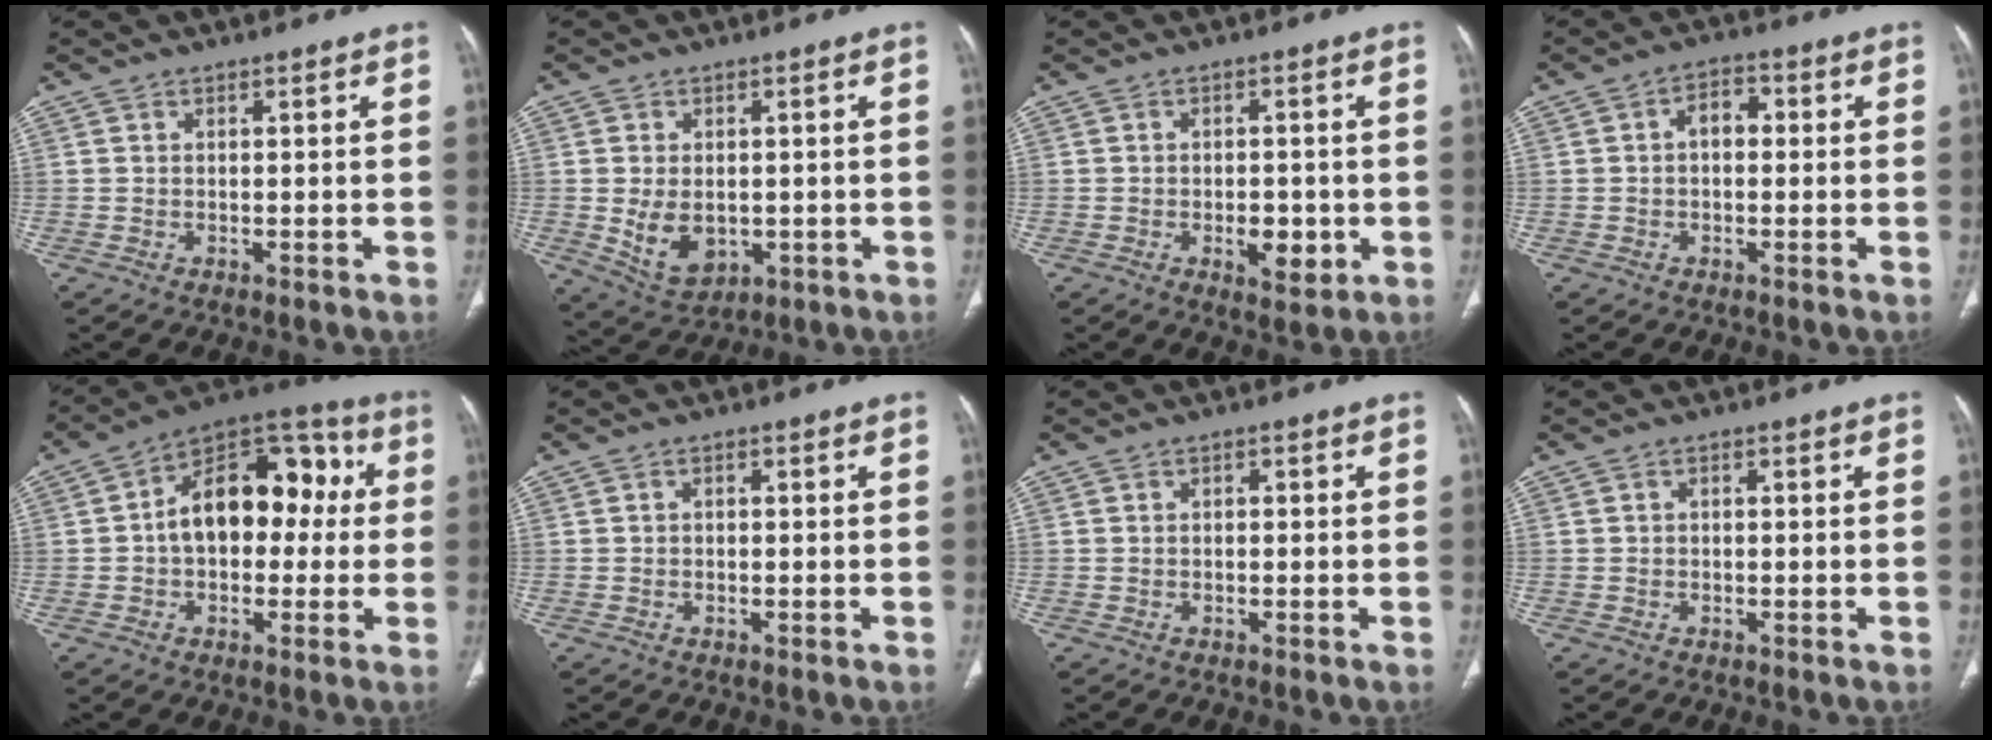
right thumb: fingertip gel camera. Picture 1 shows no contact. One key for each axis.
{"total": 7.6, "fx": -0.8, "fy": 5.3, "fz": 5.4, "tx": -0.079, "ty": -0.008, "tz": 0.007}
{"total": 5.5, "fx": -1.4, "fy": 3.1, "fz": 4.4, "tx": -0.046, "ty": -0.001, "tz": -0.013}
{"total": 4.3, "fx": 0.2, "fy": 2.8, "fz": 3.2, "tx": -0.037, "ty": 0.017, "tz": -0.006}
{"total": 17.4, "fx": 1.5, "fy": 11.2, "fz": 13.3, "tx": -0.156, "ty": 0.051, "tz": 0.014}
{"total": 0.7, "fx": 0.0, "fy": 0.5, "fz": 0.4, "tx": -0.003, "ty": 0.003, "tz": -0.002}
{"total": 0.9, "fx": 0.0, "fy": 0.6, "fz": 0.6, "tx": -0.002, "ty": 0.003, "tz": -0.003}
{"total": 0.5, "fx": 0.0, "fy": 0.4, "fz": 0.3, "tx": -0.002, "ty": 0.002, "tz": -0.002}